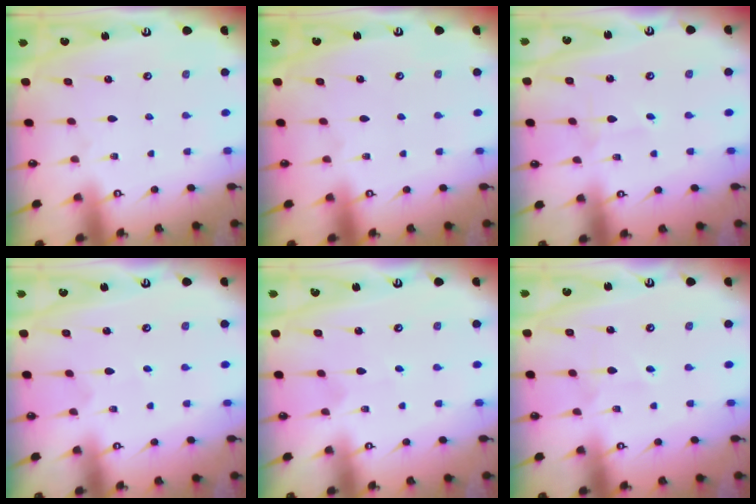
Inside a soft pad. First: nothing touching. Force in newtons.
{"total": 0.0}
{"total": 0.6, "press": 0.6, "slide": 0.0}
{"total": 2.9, "press": 2.9, "slide": 0.3}
{"total": 2.2, "press": 2.2, "slide": 0.2}
{"total": 2.8, "press": 2.7, "slide": 0.4}